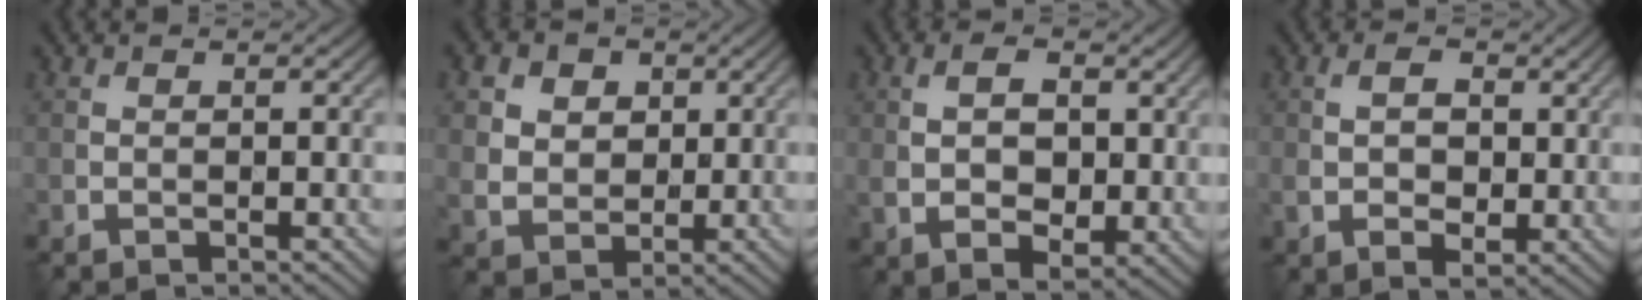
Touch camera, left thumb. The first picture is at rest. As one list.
[{"total": 8.1, "force": [3.4, 6.3, 3.7], "torque": [-0.129, 0.012, 0.060]}, {"total": 6.7, "force": [1.0, 3.8, 5.4], "torque": [-0.108, -0.005, 0.018]}, {"total": 4.4, "force": [0.6, 2.8, 3.4], "torque": [-0.064, -0.003, 0.010]}]